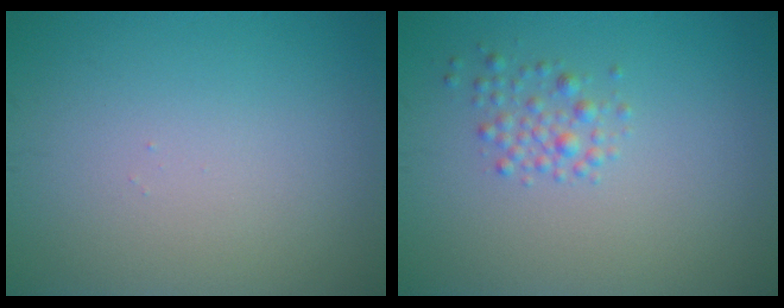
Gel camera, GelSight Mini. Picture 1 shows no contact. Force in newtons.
{"total": 1.7, "press": 1.7, "slide": 0.1}